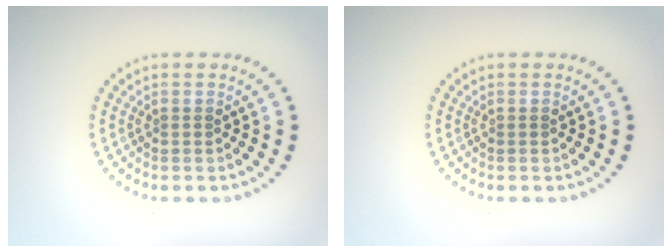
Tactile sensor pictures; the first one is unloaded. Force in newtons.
{"total": 0.0}